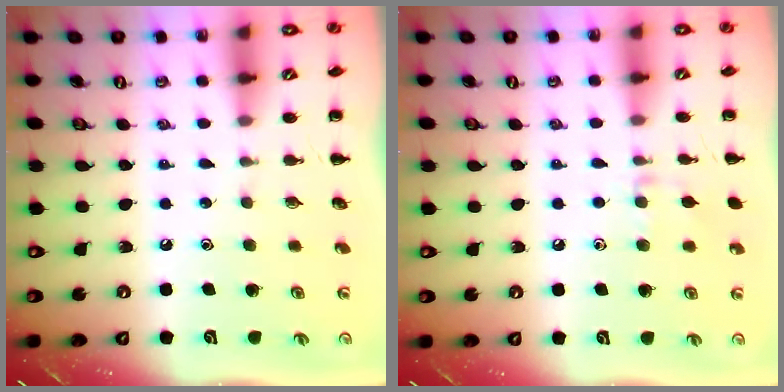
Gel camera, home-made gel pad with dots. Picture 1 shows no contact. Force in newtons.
{"total": 6.8, "press": 6.4, "slide": 2.3}